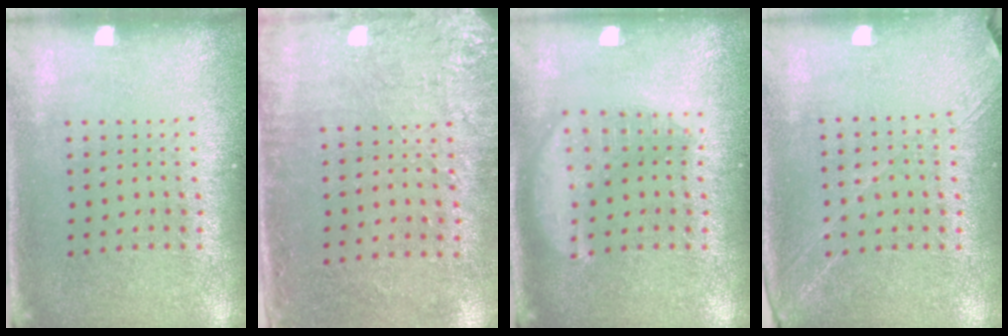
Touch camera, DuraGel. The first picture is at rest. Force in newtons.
{"total": 2.8, "press": 2.3, "slide": 1.6}
{"total": 2.1, "press": 2.1, "slide": 0.1}
{"total": 1.3, "press": 1.2, "slide": 0.5}